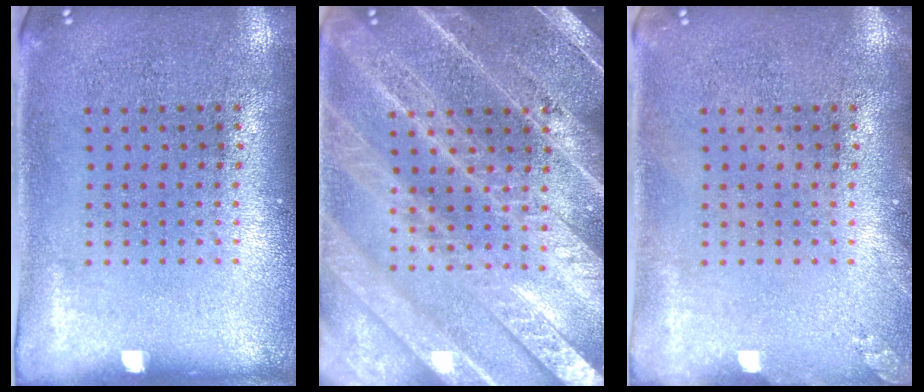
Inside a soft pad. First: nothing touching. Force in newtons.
{"total": 4.6, "press": 4.6, "slide": 0.5}
{"total": 0.9, "press": 0.9, "slide": 0.1}